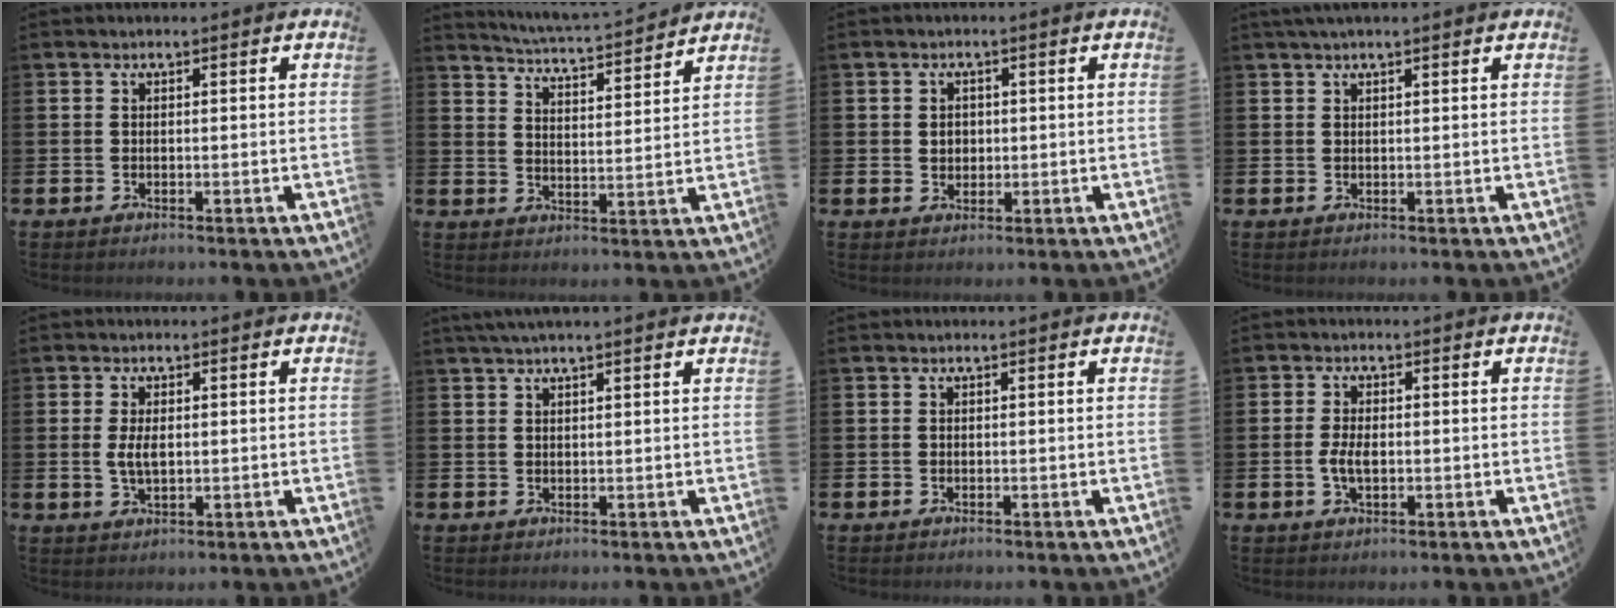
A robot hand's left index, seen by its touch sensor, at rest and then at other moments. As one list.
[{"total": 5.1, "force": [5.0, -0.4, 0.5], "torque": [-0.033, -0.042, 0.086]}, {"total": 1.9, "force": [0.5, 1.7, 0.8], "torque": [0.002, 0.002, 0.002]}, {"total": 1.3, "force": [1.1, -0.1, 0.7], "torque": [-0.010, 0.000, 0.018]}, {"total": 3.3, "force": [0.3, 1.6, 2.8], "torque": [-0.043, 0.000, 0.001]}, {"total": 2.0, "force": [1.6, -0.1, 1.1], "torque": [-0.019, 0.001, 0.029]}, {"total": 0.0}, {"total": 2.9, "force": [-0.4, 1.5, 2.5], "torque": [-0.043, 0.002, -0.009]}]